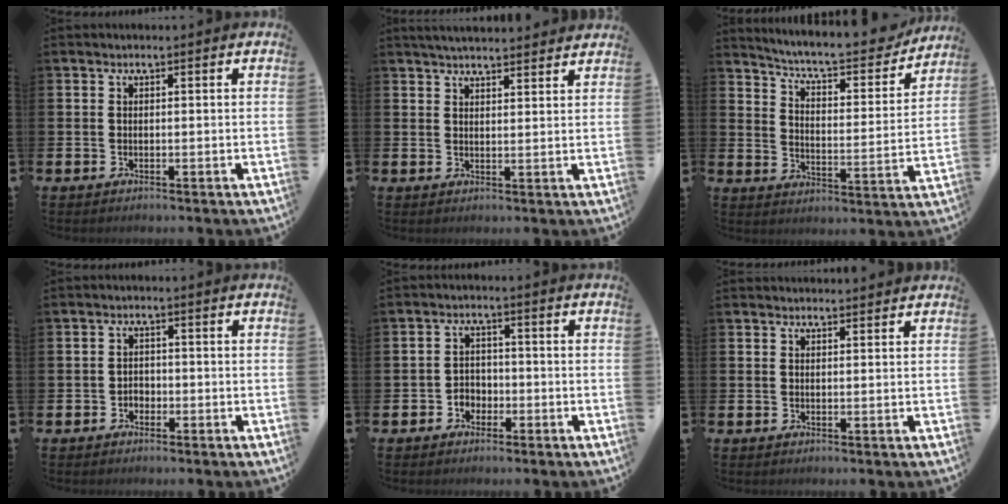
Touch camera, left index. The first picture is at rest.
{"total": 3.5, "force": [3.4, 0.2, 0.5], "torque": [-0.012, -0.018, 0.062]}
{"total": 7.6, "force": [6.9, 1.3, 2.7], "torque": [-0.069, -0.056, 0.112]}
{"total": 1.5, "force": [-0.8, 1.3, 0.4], "torque": [-0.009, 0.000, -0.018]}
{"total": 2.6, "force": [-1.5, 2.0, 0.6], "torque": [-0.016, 0.006, -0.035]}
{"total": 1.2, "force": [1.2, 0.2, -0.1], "torque": [0.006, -0.004, 0.021]}